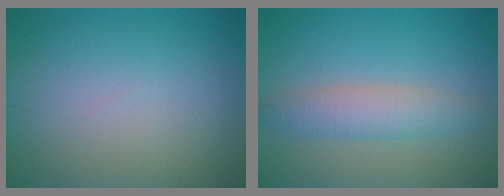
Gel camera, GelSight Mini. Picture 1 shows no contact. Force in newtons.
{"total": 3.3, "press": 3.3, "slide": 0.0}